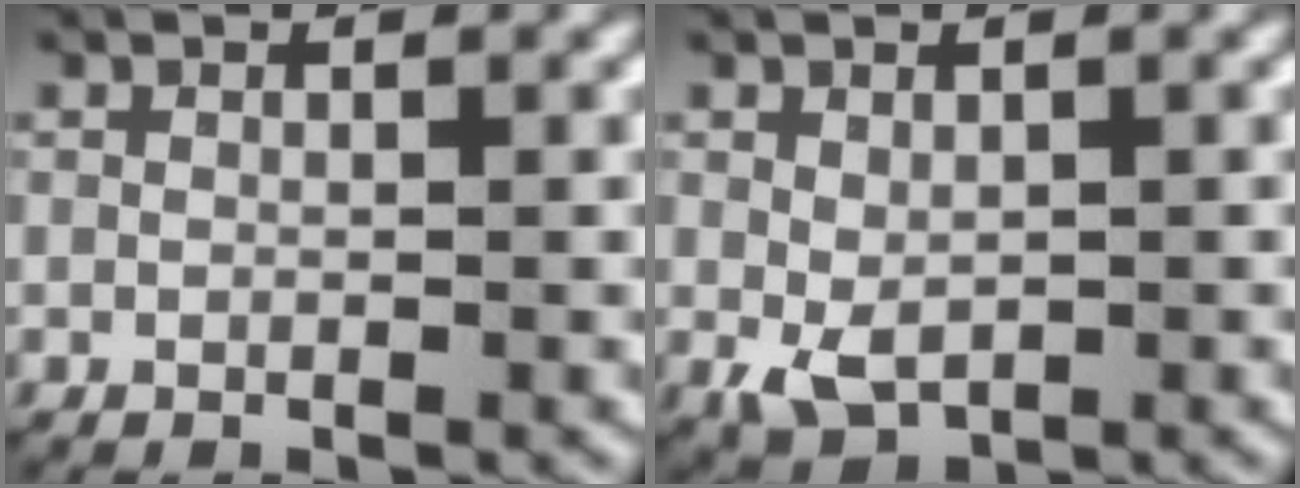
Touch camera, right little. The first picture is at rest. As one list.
[{"total": 2.9, "force": [-0.4, 2.0, 2.1], "torque": [-0.048, -0.024, 0.006]}]